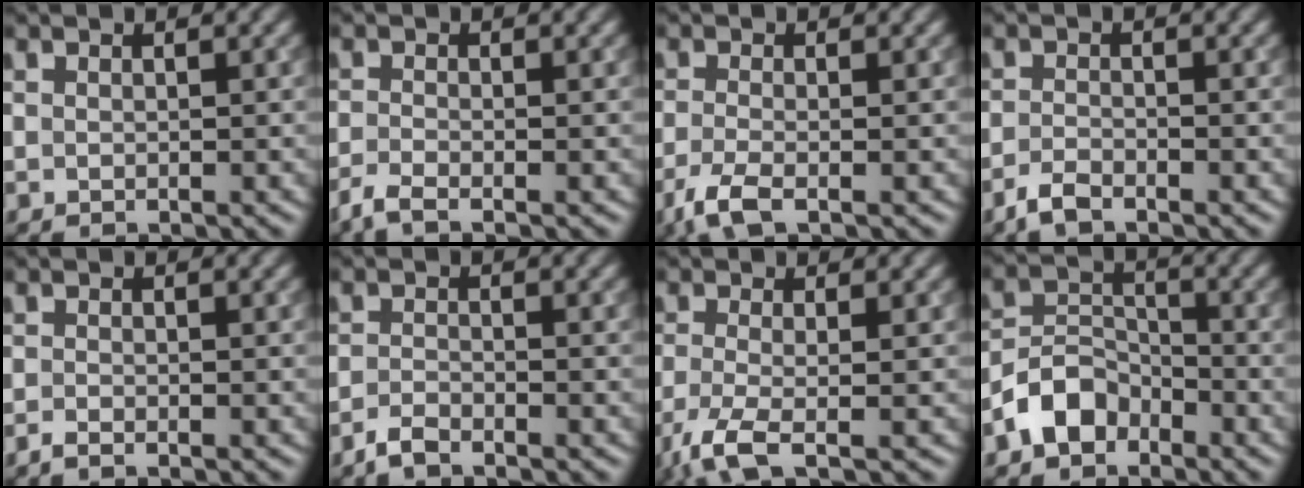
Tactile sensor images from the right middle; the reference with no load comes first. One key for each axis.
{"total": 2.3, "fx": -1.8, "fy": 0.4, "fz": 1.4, "tx": -0.033, "ty": -0.013, "tz": -0.044}
{"total": 3.3, "fx": -1.9, "fy": 0.9, "fz": 2.6, "tx": -0.058, "ty": -0.012, "tz": -0.047}
{"total": 1.9, "fx": -1.6, "fy": 0.4, "fz": 0.8, "tx": -0.026, "ty": -0.004, "tz": -0.038}
{"total": 1.0, "fx": -0.9, "fy": 0.1, "fz": 0.5, "tx": -0.012, "ty": -0.006, "tz": -0.020}
{"total": 1.7, "fx": -1.5, "fy": 0.2, "fz": 0.6, "tx": -0.018, "ty": -0.002, "tz": -0.036}
{"total": 4.3, "fx": -2.2, "fy": 1.1, "fz": 3.5, "tx": -0.078, "ty": -0.013, "tz": -0.054}
{"total": 4.1, "fx": -2.9, "fy": 2.5, "fz": 1.5, "tx": -0.026, "ty": 0.006, "tz": -0.065}